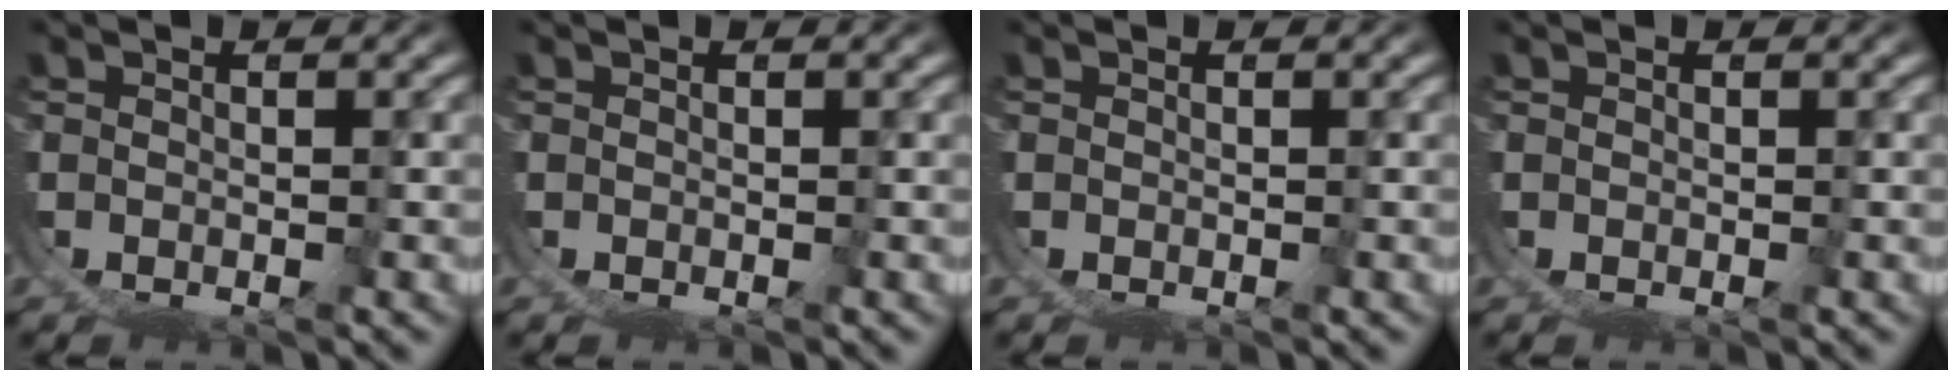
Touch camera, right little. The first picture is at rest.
{"total": 0.0}
{"total": 0.0}
{"total": 0.0}